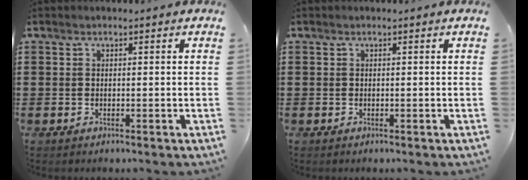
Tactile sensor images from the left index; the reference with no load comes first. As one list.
[{"total": 0.0}]